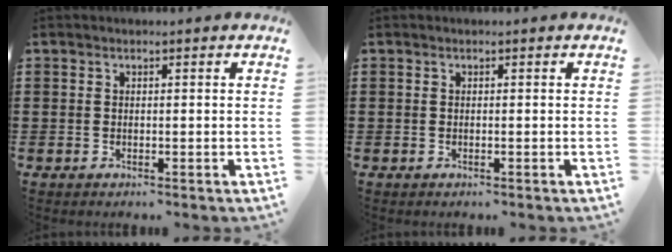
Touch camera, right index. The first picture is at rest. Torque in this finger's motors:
{"motor_torque": [0.52, 0.52, 0.00, 0.00]}